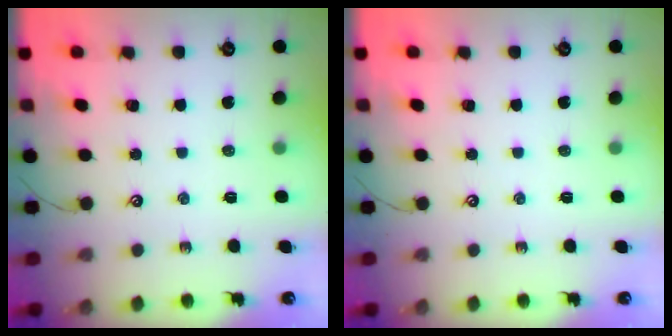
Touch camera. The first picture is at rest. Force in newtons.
{"total": 0.0}